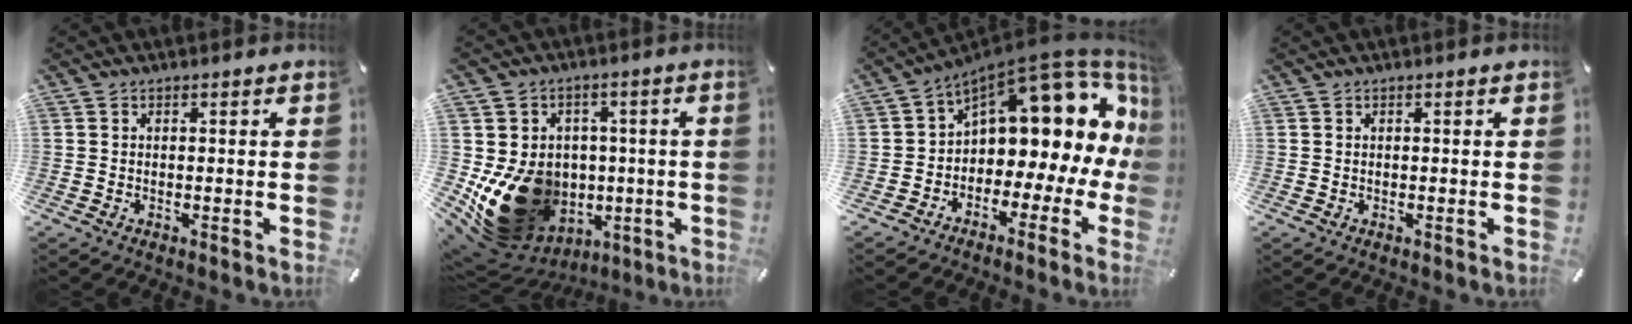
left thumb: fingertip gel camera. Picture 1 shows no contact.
{"total": 18.8, "force": [-3.3, 15.5, 10.1], "torque": [-0.171, 0.000, -0.030]}
{"total": 14.7, "force": [7.9, 8.0, 9.5], "torque": [-0.126, -0.071, 0.128]}
{"total": 0.0}